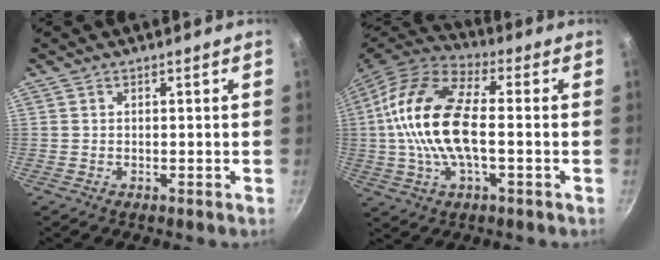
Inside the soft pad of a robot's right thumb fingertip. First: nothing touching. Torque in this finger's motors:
{"motor_torque": [0.72, 0.53, 2.64, -0.13, 0.84]}